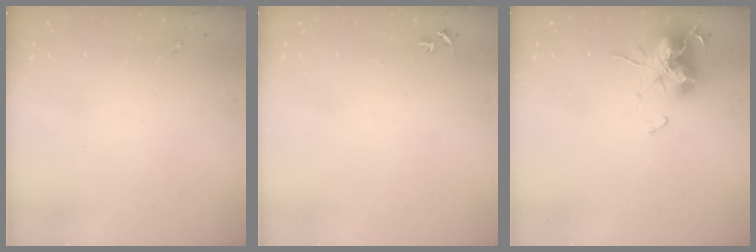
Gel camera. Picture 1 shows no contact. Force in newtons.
{"total": 2.3, "press": 2.3, "slide": 0.2}
{"total": 14.4, "press": 14.4, "slide": 0.6}